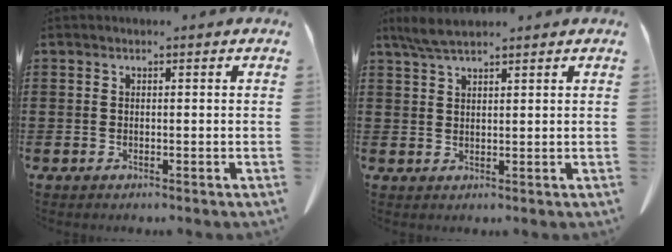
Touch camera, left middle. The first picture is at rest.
{"total": 3.4, "force": [2.6, 0.7, 2.1], "torque": [-0.048, 0.001, 0.051]}